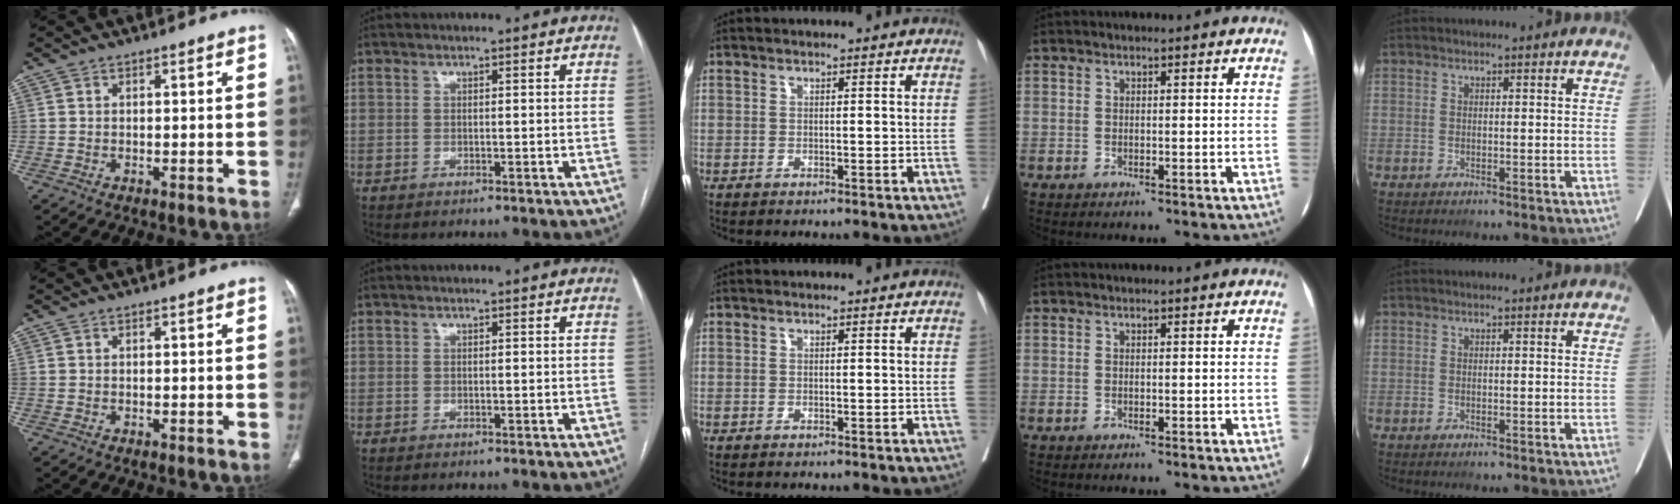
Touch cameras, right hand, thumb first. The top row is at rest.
{}